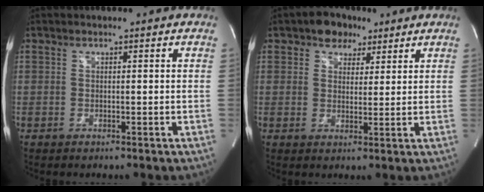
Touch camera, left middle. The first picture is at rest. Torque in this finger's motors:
{"motor_torque": [0.08, -0.07, -0.05, 0.00]}